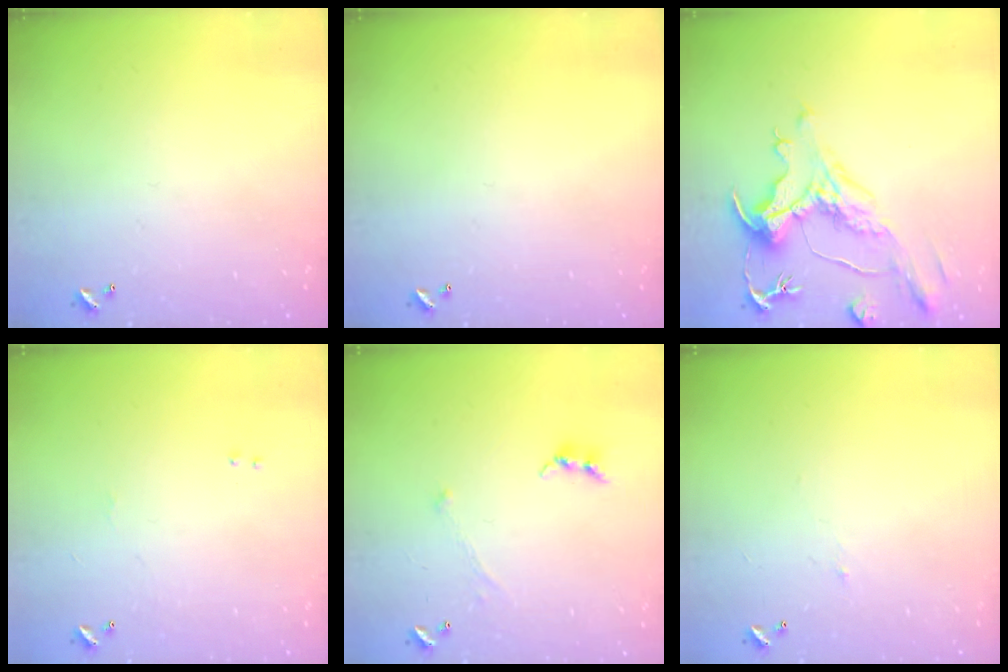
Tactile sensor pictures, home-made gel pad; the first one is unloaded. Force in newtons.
{"total": 0.0}
{"total": 1.9, "press": 0.9, "slide": 1.7}
{"total": 1.8, "press": 1.8, "slide": 0.6}
{"total": 0.6, "press": 0.6, "slide": 0.3}
{"total": 0.8, "press": 0.6, "slide": 0.6}